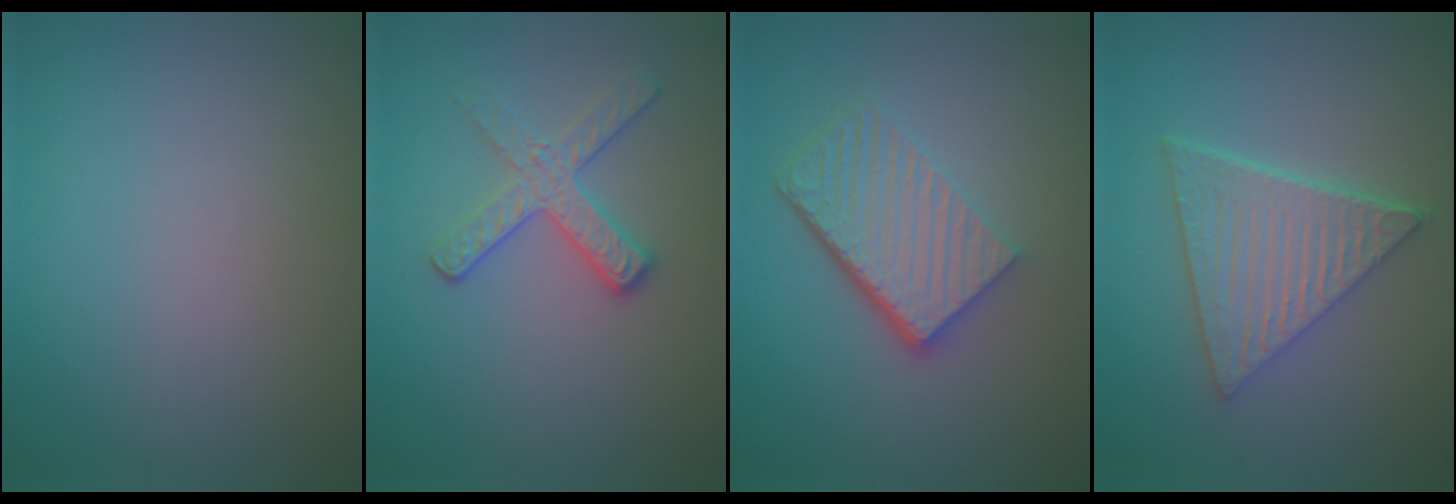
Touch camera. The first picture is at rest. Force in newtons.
{"total": 2.9, "press": 2.6, "slide": 1.3}
{"total": 5.7, "press": 4.0, "slide": 4.1}
{"total": 6.1, "press": 4.5, "slide": 4.1}